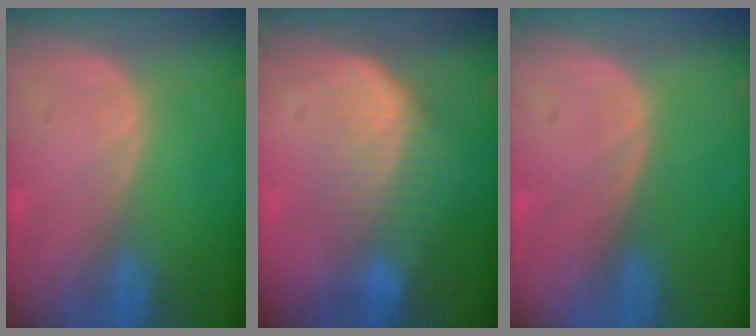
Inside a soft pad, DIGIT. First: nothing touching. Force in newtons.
{"total": 6.8, "press": 6.3, "slide": 2.5}
{"total": 0.0}